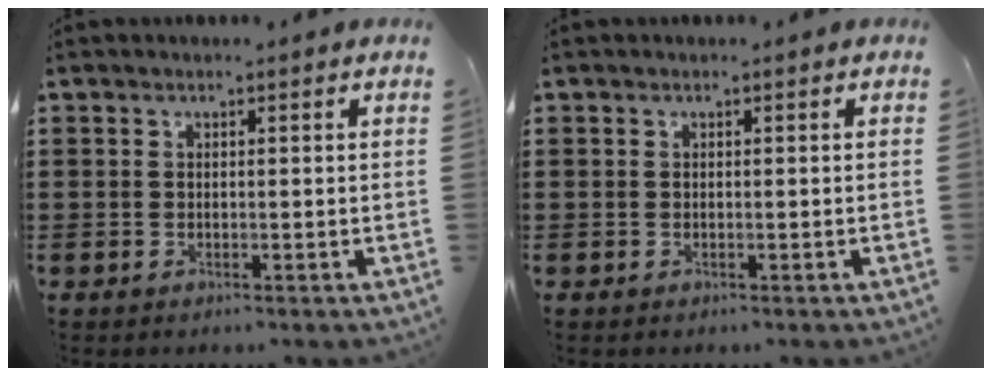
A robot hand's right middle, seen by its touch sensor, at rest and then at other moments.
{"total": 0.0}